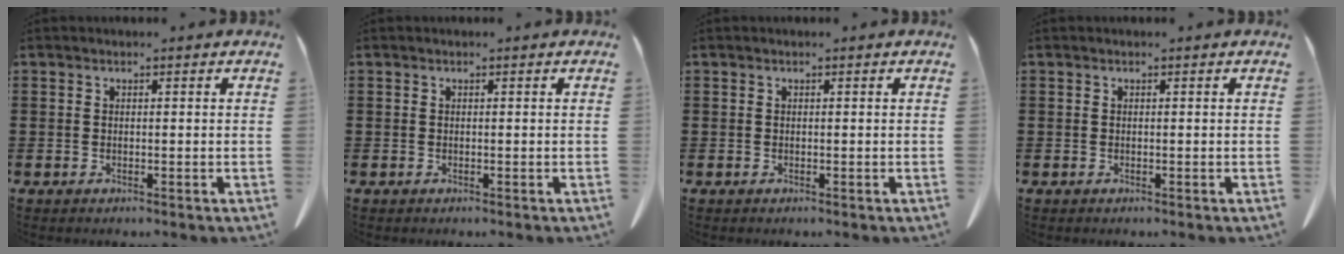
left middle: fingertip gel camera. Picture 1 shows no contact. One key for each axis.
{"total": 0.0}
{"total": 0.0}
{"total": 0.0}